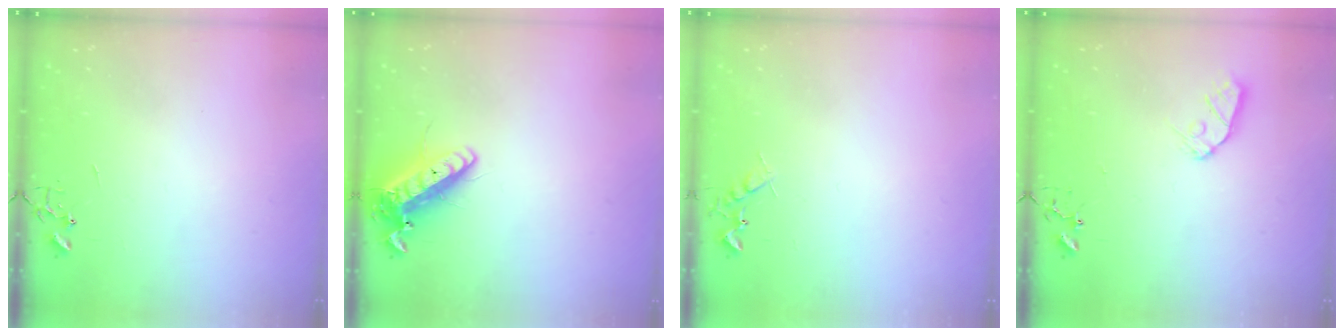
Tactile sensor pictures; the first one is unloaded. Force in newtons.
{"total": 14.8, "press": 14.5, "slide": 2.9}
{"total": 6.6, "press": 6.5, "slide": 0.7}
{"total": 7.6, "press": 7.6, "slide": 0.5}